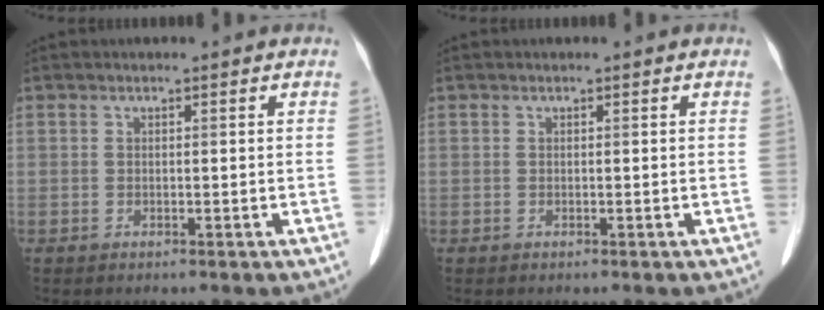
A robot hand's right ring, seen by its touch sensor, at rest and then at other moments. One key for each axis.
{"total": 0.0}